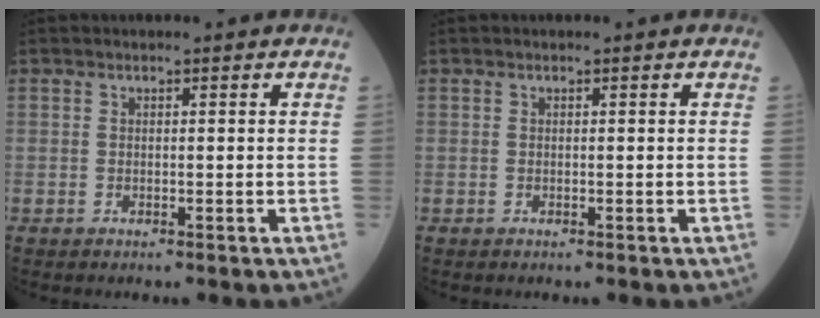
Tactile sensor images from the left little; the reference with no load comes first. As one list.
[{"total": 0.0}]